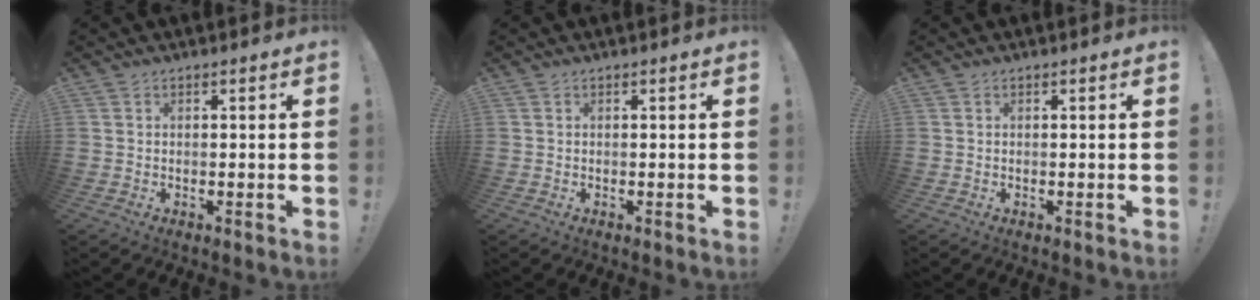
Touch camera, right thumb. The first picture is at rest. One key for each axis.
{"total": 0.0}
{"total": 0.0}